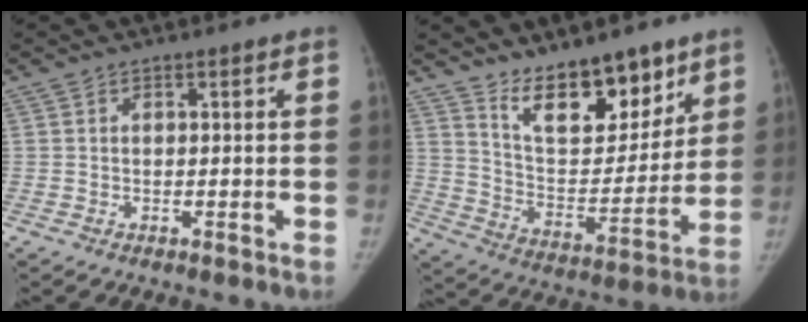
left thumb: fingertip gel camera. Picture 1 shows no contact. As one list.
[{"total": 16.0, "force": [11.5, 6.9, 8.7], "torque": [-0.082, -0.091, 0.202]}]